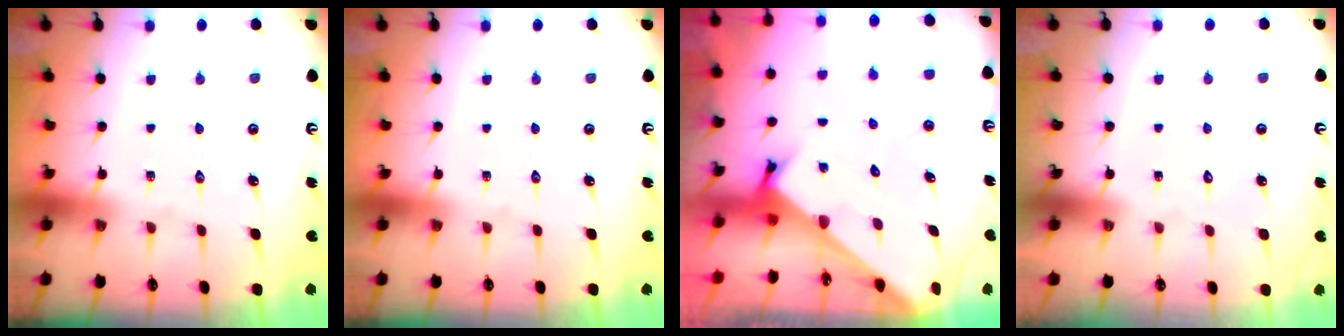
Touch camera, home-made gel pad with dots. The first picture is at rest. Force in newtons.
{"total": 0.0}
{"total": 2.6, "press": 2.6, "slide": 0.2}
{"total": 1.6, "press": 1.6, "slide": 0.1}